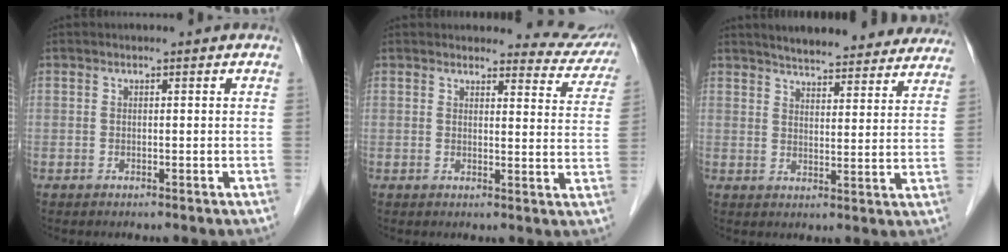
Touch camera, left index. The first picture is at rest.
{"total": 8.7, "force": [8.5, 1.8, 0.1], "torque": [0.028, -0.035, 0.070]}
{"total": 21.5, "force": [19.5, 4.5, 7.7], "torque": [-0.099, -0.008, 0.236]}